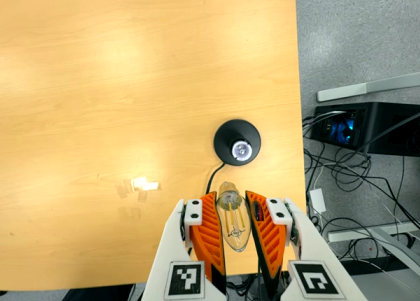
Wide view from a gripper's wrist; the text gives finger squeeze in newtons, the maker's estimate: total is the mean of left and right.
{"total": 20.9, "left": 22.4, "right": 19.4}